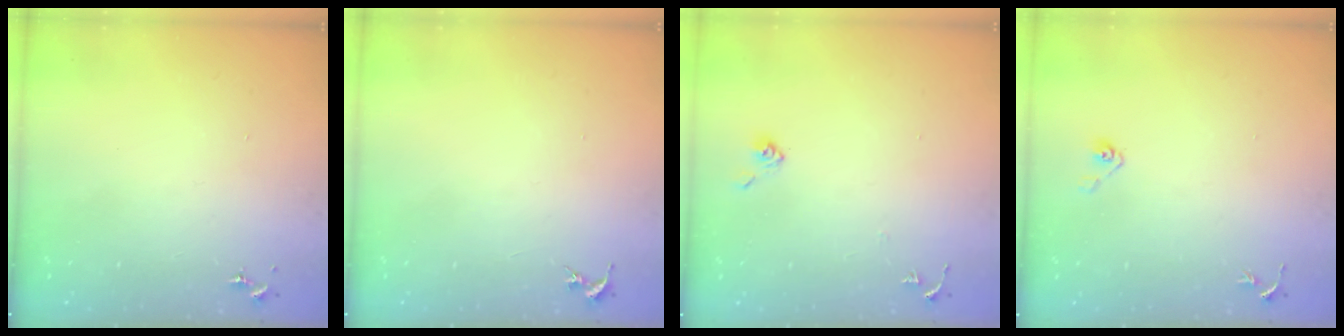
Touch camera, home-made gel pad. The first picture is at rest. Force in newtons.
{"total": 0.0}
{"total": 5.8, "press": 5.8, "slide": 0.5}
{"total": 3.9, "press": 3.3, "slide": 2.1}